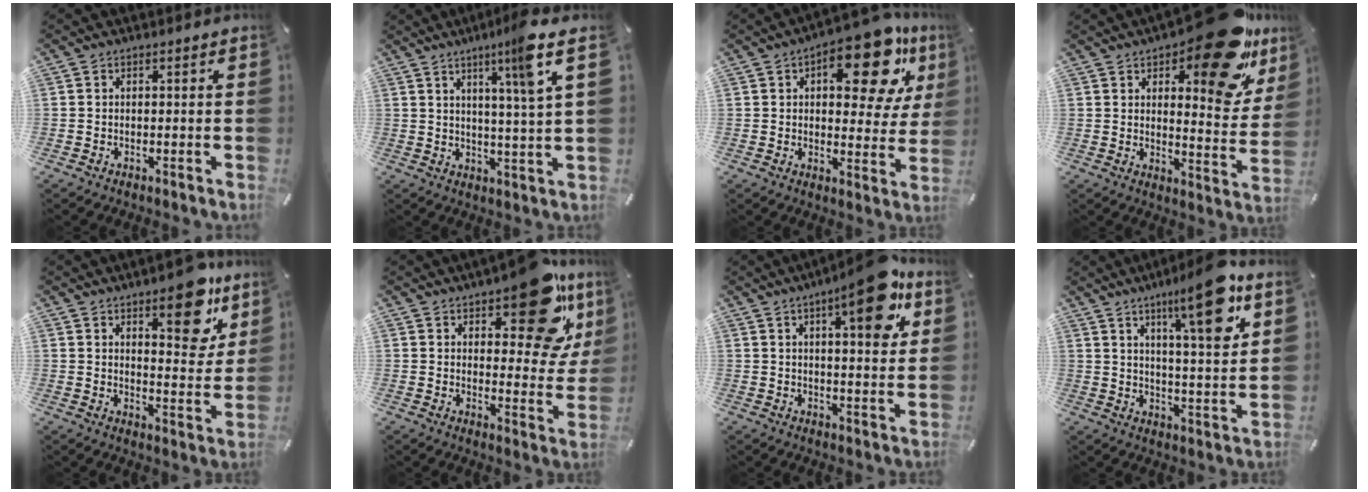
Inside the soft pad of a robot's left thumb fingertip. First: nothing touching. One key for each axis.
{"total": 10.5, "fx": 6.1, "fy": -0.8, "fz": 8.5, "tx": -0.131, "ty": -0.030, "tz": 0.085}
{"total": 18.5, "fx": 9.2, "fy": 8.2, "fz": 13.8, "tx": -0.173, "ty": -0.047, "tz": 0.143}
{"total": 22.4, "fx": 13.8, "fy": 9.1, "fz": 15.0, "tx": -0.178, "ty": -0.107, "tz": 0.225}
{"total": 14.3, "fx": 8.8, "fy": 6.1, "fz": 9.4, "tx": -0.097, "ty": -0.062, "tz": 0.142}
{"total": 20.3, "fx": 12.6, "fy": 9.1, "fz": 13.1, "tx": -0.153, "ty": -0.087, "tz": 0.204}
{"total": 14.7, "fx": 7.6, "fy": 4.5, "fz": 11.7, "tx": -0.153, "ty": -0.038, "tz": 0.116}
{"total": 15.7, "fx": 9.2, "fy": 3.3, "fz": 12.2, "tx": -0.180, "ty": -0.049, "tz": 0.140}